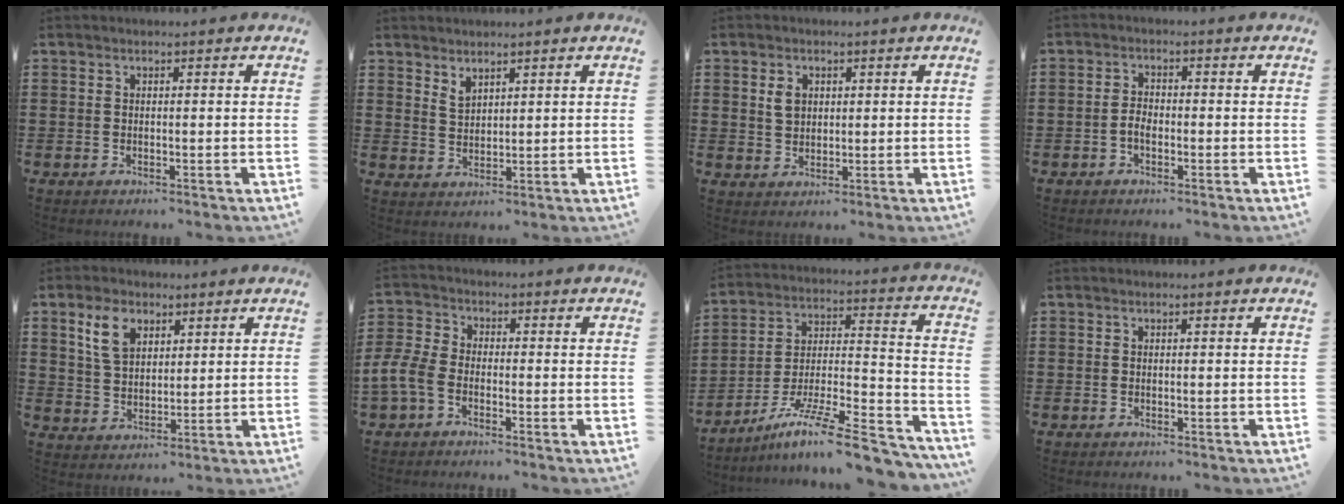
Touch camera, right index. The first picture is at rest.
{"total": 2.3, "force": [1.9, 1.1, 0.6], "torque": [-0.016, 0.004, 0.037]}
{"total": 2.8, "force": [0.9, 2.0, 1.7], "torque": [-0.042, 0.009, 0.015]}
{"total": 2.2, "force": [-0.9, 1.2, 1.6], "torque": [-0.040, 0.001, -0.021]}
{"total": 6.8, "force": [3.6, 4.3, 3.9], "torque": [-0.085, 0.013, 0.065]}
{"total": 4.7, "force": [-2.7, 2.5, 2.9], "torque": [-0.087, -0.002, -0.060]}
{"total": 13.1, "force": [-10.0, 1.6, 8.4], "torque": [-0.125, 0.024, -0.180]}
{"total": 0.0}